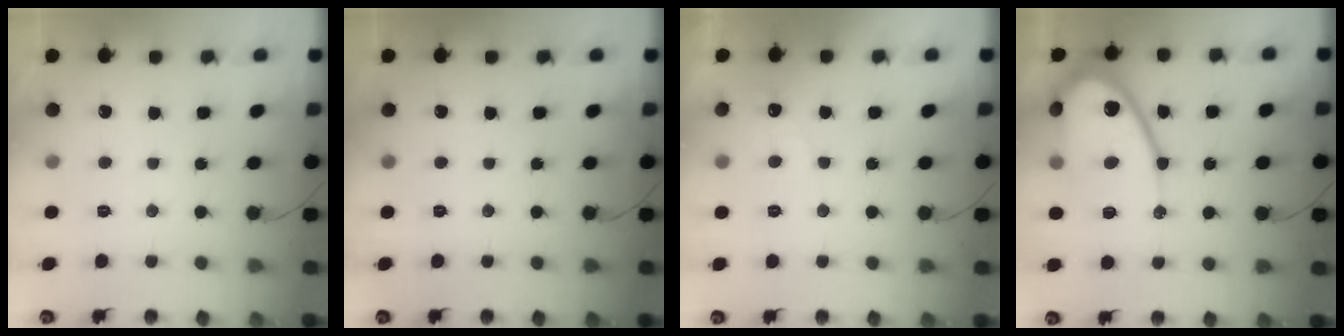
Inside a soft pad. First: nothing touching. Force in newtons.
{"total": 0.0}
{"total": 2.7, "press": 2.7, "slide": 0.1}
{"total": 15.6, "press": 15.5, "slide": 1.5}